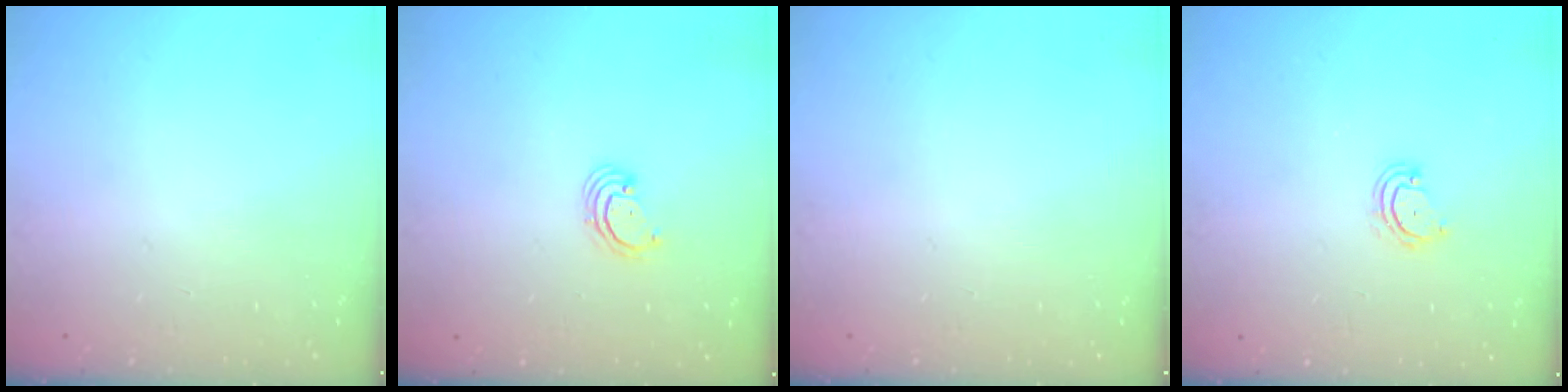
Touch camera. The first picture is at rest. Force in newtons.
{"total": 2.6, "press": 2.6, "slide": 0.3}
{"total": 0.0}
{"total": 4.0, "press": 4.0, "slide": 0.3}